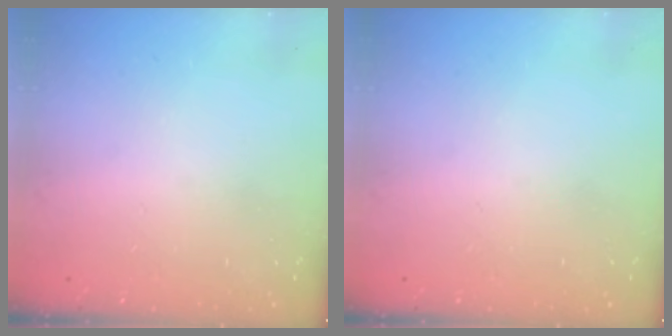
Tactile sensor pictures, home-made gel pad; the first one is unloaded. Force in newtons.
{"total": 0.0}